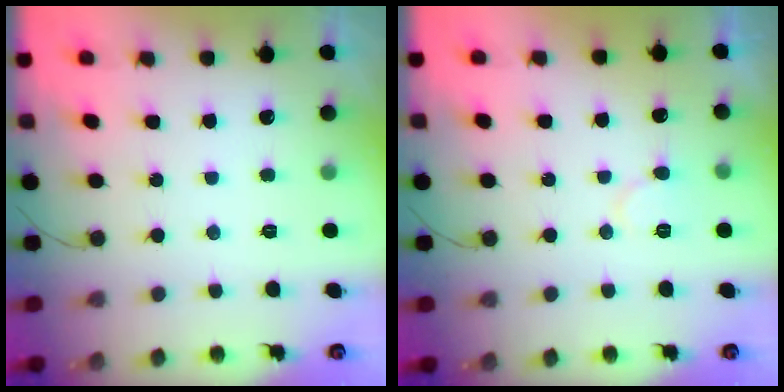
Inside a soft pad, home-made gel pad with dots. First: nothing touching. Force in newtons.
{"total": 7.2, "press": 7.1, "slide": 0.7}